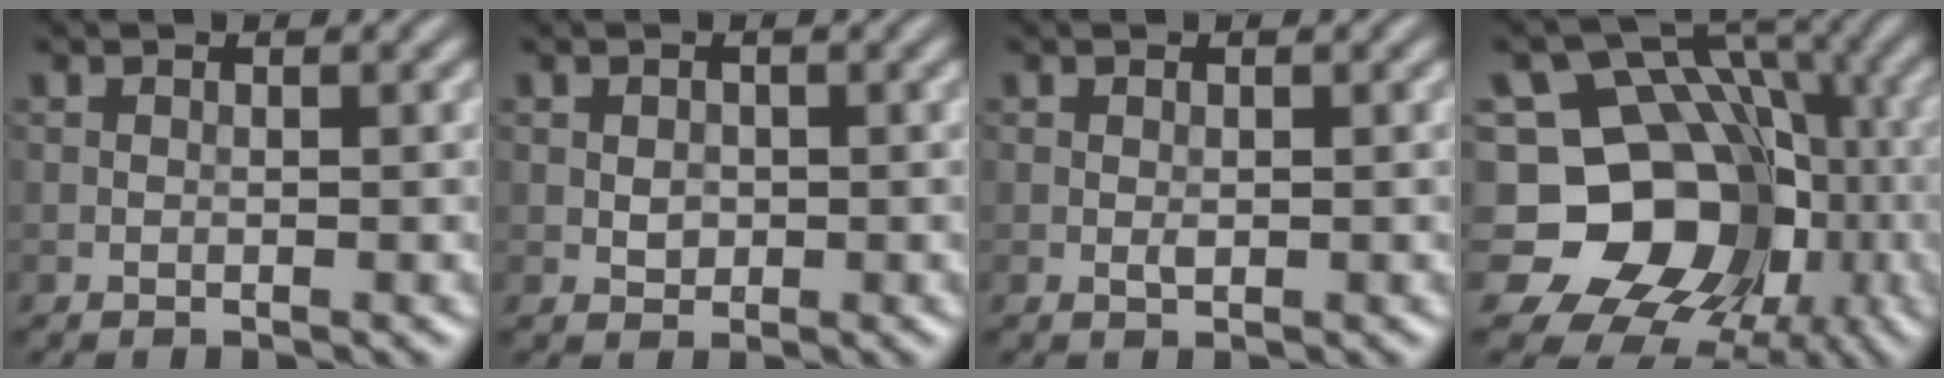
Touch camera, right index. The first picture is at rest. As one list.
[{"total": 1.1, "force": [0.1, 0.9, 0.6], "torque": [-0.011, -0.003, 0.004]}, {"total": 0.6, "force": [0.0, 0.3, 0.5], "torque": [-0.009, -0.001, 0.000]}, {"total": 15.0, "force": [-3.8, 12.6, 7.3], "torque": [-0.128, 0.012, -0.087]}]